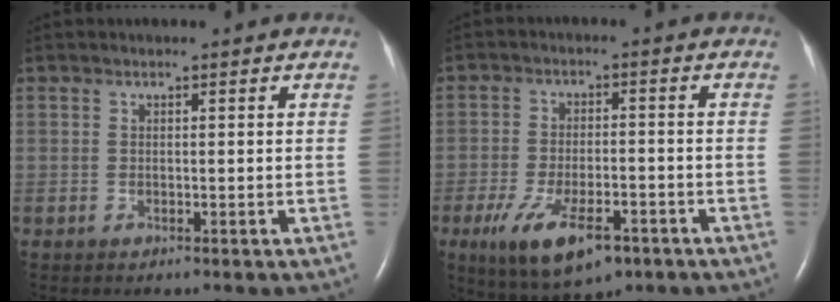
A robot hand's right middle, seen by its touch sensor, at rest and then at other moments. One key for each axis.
{"total": 10.5, "fx": -5.6, "fy": 3.9, "fz": 7.9, "tx": -0.149, "ty": -0.015, "tz": -0.085}